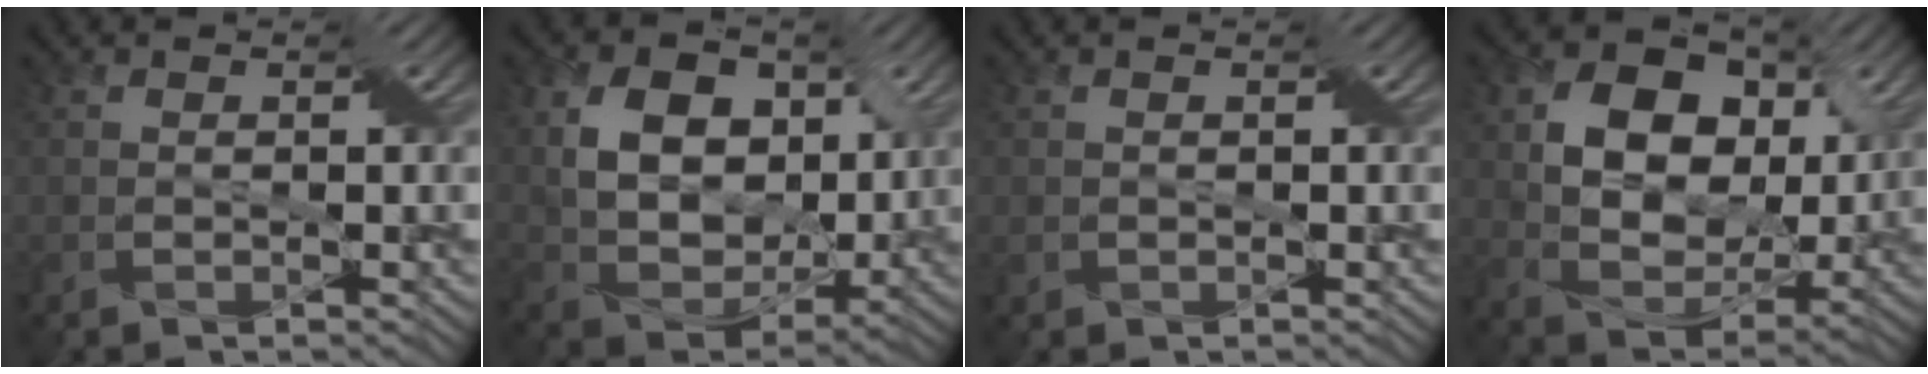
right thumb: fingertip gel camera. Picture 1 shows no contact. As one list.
[{"total": 10.9, "force": [2.8, 7.8, 7.1], "torque": [-0.169, -0.002, 0.043]}, {"total": 0.9, "force": [-0.2, 0.8, 0.3], "torque": [-0.013, -0.004, -0.005]}, {"total": 11.1, "force": [3.1, 8.0, 7.1], "torque": [-0.155, 0.000, 0.046]}]